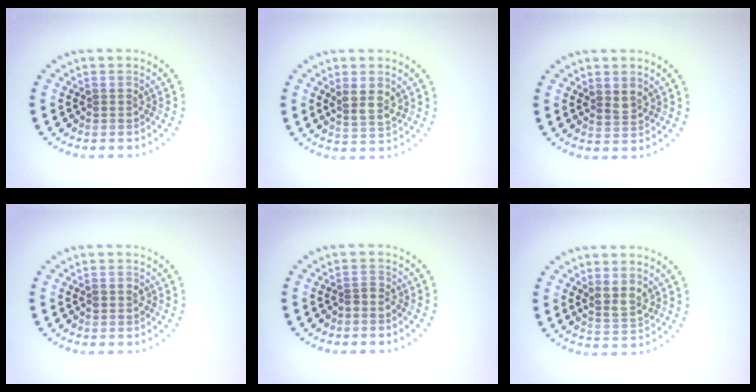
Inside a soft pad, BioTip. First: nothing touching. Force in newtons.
{"total": 2.2, "press": 1.9, "slide": 1.0}
{"total": 1.4, "press": 1.3, "slide": 0.5}
{"total": 1.3, "press": 1.3, "slide": 0.1}
{"total": 0.9, "press": 0.6, "slide": 0.7}
{"total": 2.2, "press": 1.9, "slide": 1.1}